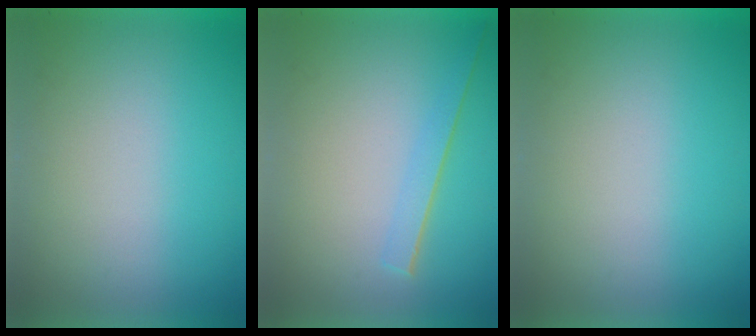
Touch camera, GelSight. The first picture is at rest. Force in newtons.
{"total": 1.5}
{"total": 0.0}